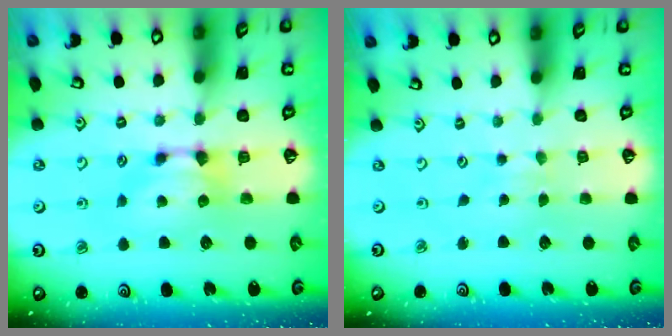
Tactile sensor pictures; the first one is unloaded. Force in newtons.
{"total": 4.1, "press": 4.1, "slide": 0.1}